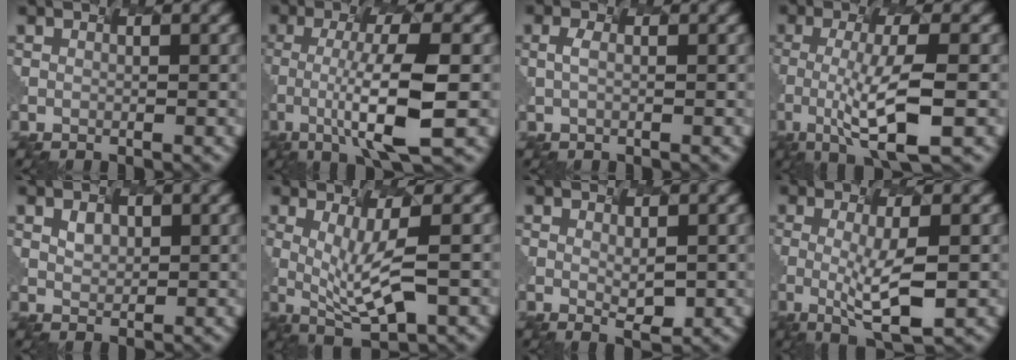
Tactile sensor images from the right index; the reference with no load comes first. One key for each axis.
{"total": 6.7, "fx": -2.4, "fy": 0.9, "fz": 6.2, "tx": -0.120, "ty": -0.006, "tz": -0.017}
{"total": 1.0, "fx": -0.8, "fy": -0.6, "fz": -0.2, "tx": -0.020, "ty": -0.003, "tz": 0.016}
{"total": 5.9, "fx": -2.5, "fy": 0.7, "fz": 5.2, "tx": -0.108, "ty": -0.009, "tz": -0.018}
{"total": 0.8, "fx": 0.0, "fy": -0.2, "fz": -0.7, "tx": -0.017, "ty": -0.009, "tz": 0.035}
{"total": 5.5, "fx": -1.1, "fy": 1.0, "fz": 5.3, "tx": -0.127, "ty": -0.013, "tz": 0.014}
{"total": 0.8, "fx": 0.0, "fy": -0.6, "fz": 0.5, "tx": -0.033, "ty": -0.012, "tz": 0.033}
{"total": 3.9, "fx": -1.5, "fy": 0.4, "fz": 3.6, "tx": -0.081, "ty": -0.015, "tz": 0.007}